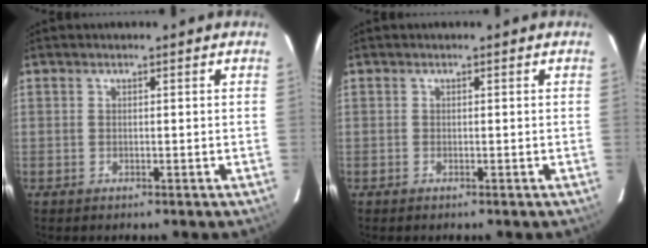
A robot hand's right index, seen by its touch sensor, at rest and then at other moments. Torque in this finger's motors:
{"motor_torque": [-0.28, -0.15, -0.09, -0.01]}